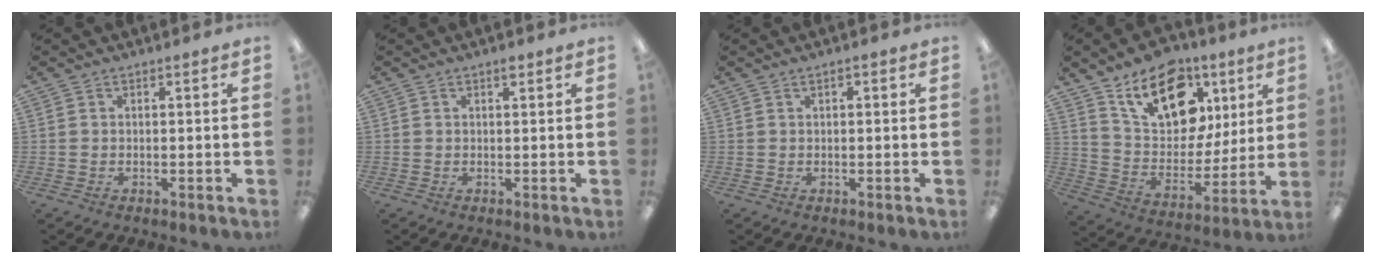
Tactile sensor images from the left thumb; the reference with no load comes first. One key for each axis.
{"total": 1.1, "fx": 0.8, "fy": 0.4, "fz": 0.7, "tx": 0.000, "ty": -0.005, "tz": 0.010}
{"total": 0.7, "fx": 0.2, "fy": 0.4, "fz": 0.6, "tx": -0.011, "ty": 0.003, "tz": 0.004}
{"total": 19.3, "fx": 10.9, "fy": 11.5, "fz": 10.9, "tx": -0.174, "ty": -0.044, "tz": 0.195}